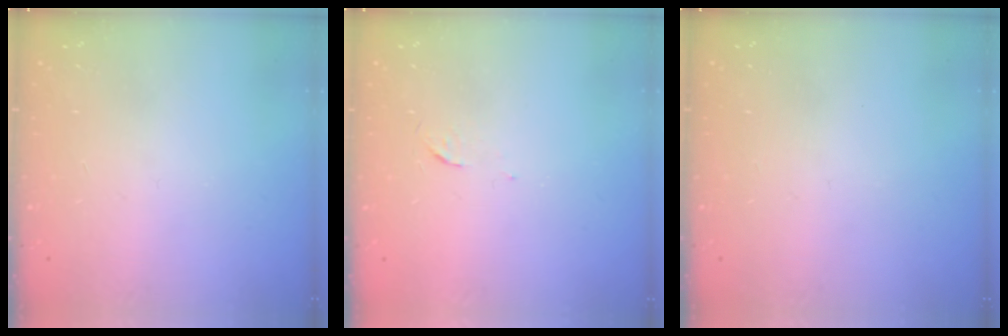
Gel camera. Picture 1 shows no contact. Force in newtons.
{"total": 3.3, "press": 3.3, "slide": 0.5}
{"total": 0.0}